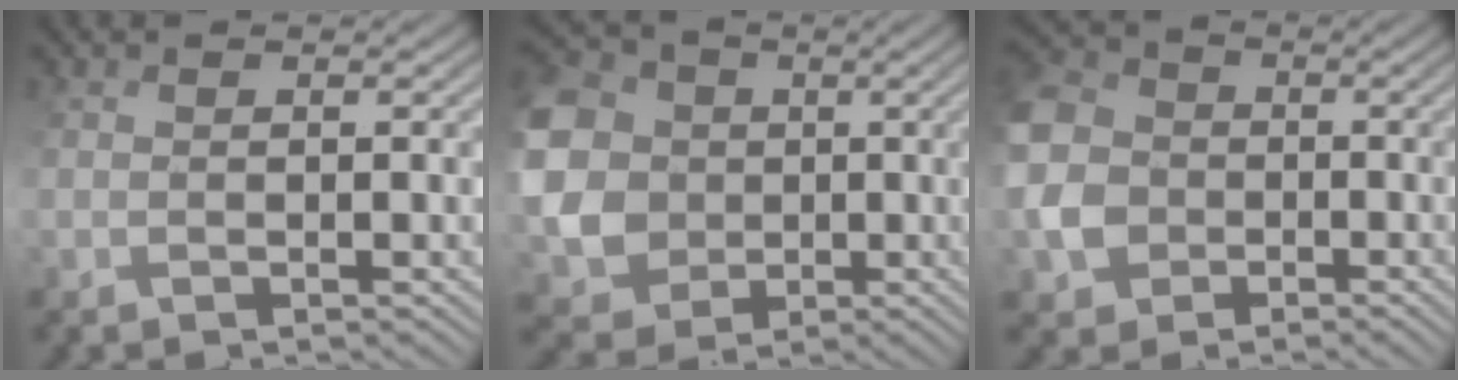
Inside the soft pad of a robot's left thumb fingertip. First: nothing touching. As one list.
[{"total": 14.2, "force": [2.2, 12.8, 5.9], "torque": [-0.227, -0.005, 0.030]}, {"total": 7.1, "force": [-1.3, 6.2, 3.3], "torque": [-0.109, 0.002, -0.037]}]